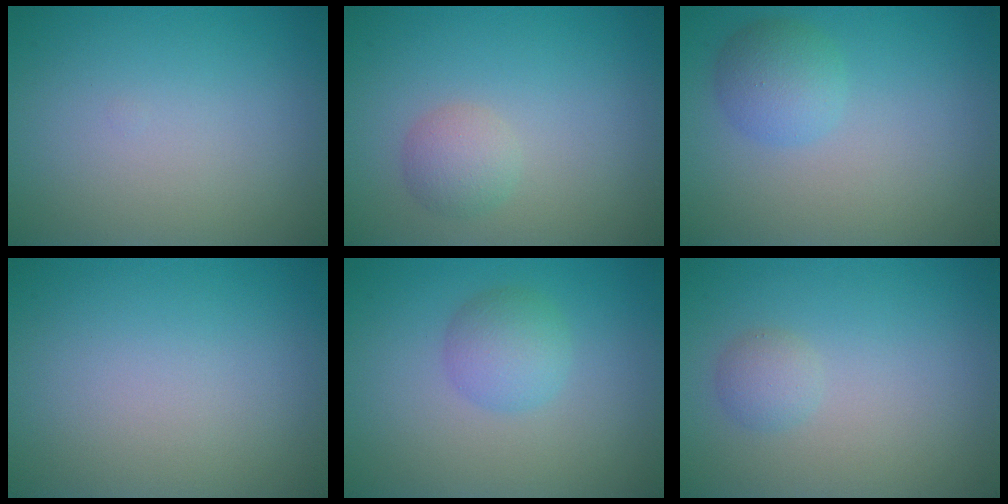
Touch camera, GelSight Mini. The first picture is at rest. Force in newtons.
{"total": 2.0, "press": 2.0, "slide": 0.1}
{"total": 2.7, "press": 2.7, "slide": 0.1}
{"total": 0.0}
{"total": 2.7, "press": 2.7, "slide": 0.0}
{"total": 1.3, "press": 1.3, "slide": 0.2}